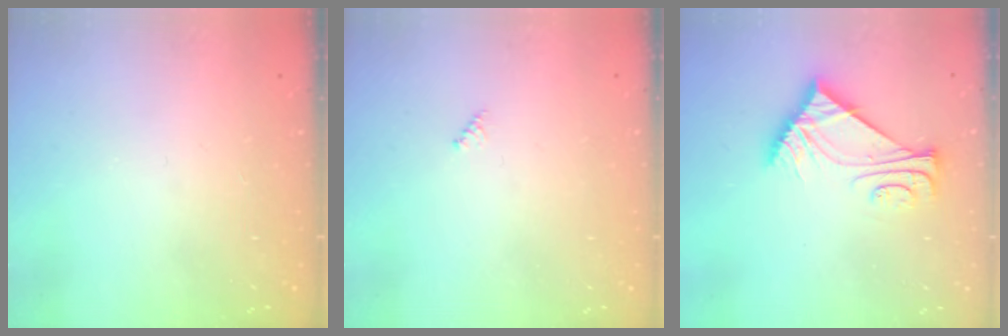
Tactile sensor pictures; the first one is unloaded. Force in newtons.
{"total": 2.0, "press": 2.0, "slide": 0.2}
{"total": 7.4, "press": 7.4, "slide": 0.8}